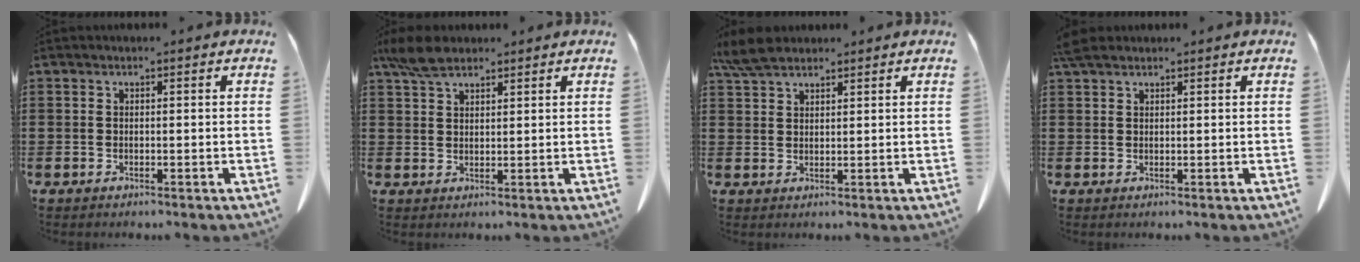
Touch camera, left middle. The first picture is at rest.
{"total": 5.1, "force": [3.9, 2.0, 2.6], "torque": [-0.062, 0.002, 0.075]}
{"total": 4.8, "force": [4.0, 1.3, 2.3], "torque": [-0.056, -0.002, 0.079]}
{"total": 2.2, "force": [1.9, 0.6, 0.9], "torque": [-0.024, 0.002, 0.038]}